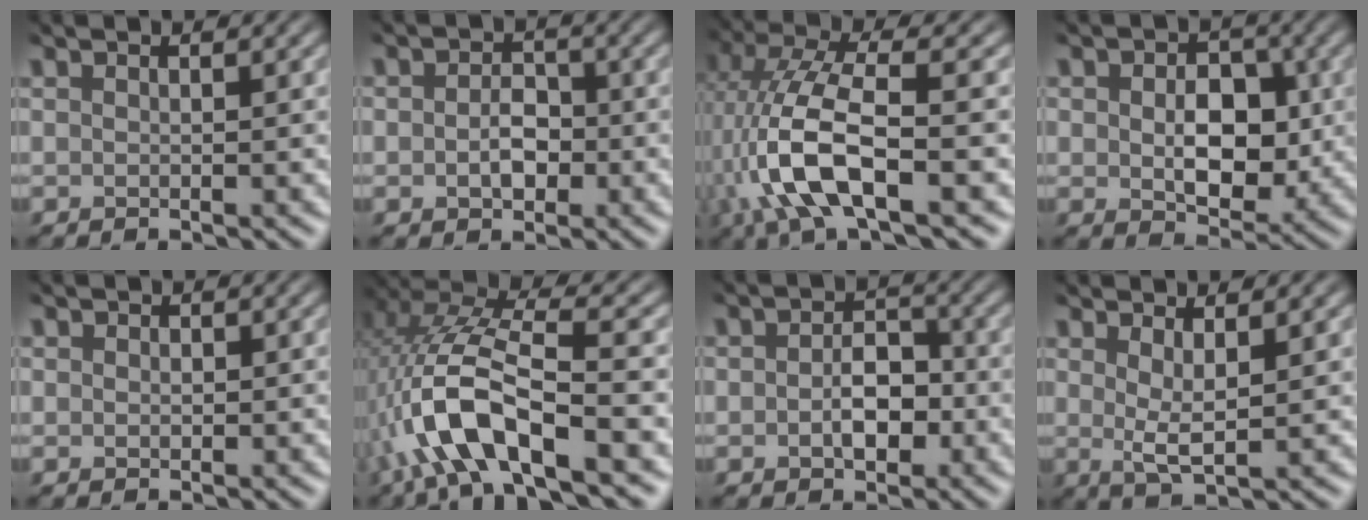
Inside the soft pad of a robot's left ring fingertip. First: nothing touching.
{"total": 2.5, "force": [-2.3, 1.1, 0.1], "torque": [-0.030, -0.020, -0.010]}
{"total": 7.1, "force": [-4.1, 1.5, 5.7], "torque": [-0.160, -0.009, -0.051]}
{"total": 4.5, "force": [-1.7, 3.1, 2.9], "torque": [-0.070, -0.026, 0.003]}
{"total": 1.5, "force": [-0.8, -0.6, -1.1], "torque": [-0.005, -0.015, 0.018]}
{"total": 8.5, "force": [-4.9, 2.1, 6.6], "torque": [-0.178, -0.009, -0.067]}
{"total": 3.2, "force": [-2.5, 1.7, 1.0], "torque": [-0.047, -0.021, -0.014]}
{"total": 1.4, "force": [0.2, 0.0, 1.4], "torque": [-0.046, -0.021, 0.029]}